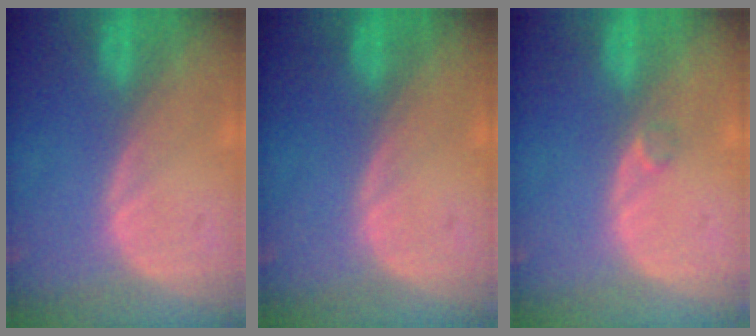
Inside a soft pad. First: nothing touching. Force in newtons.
{"total": 0.0}
{"total": 1.2, "press": 1.0, "slide": 0.7}